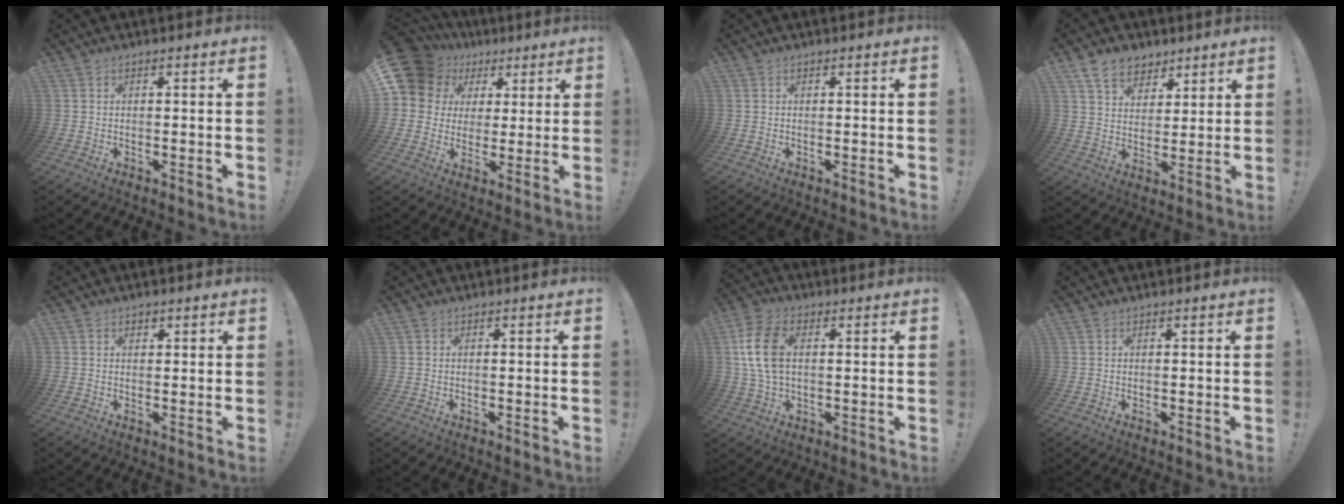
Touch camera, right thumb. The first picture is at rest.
{"total": 13.0, "force": [5.7, 10.5, 5.0], "torque": [-0.089, -0.025, 0.122]}
{"total": 0.0}
{"total": 9.7, "force": [6.7, 6.4, 2.7], "torque": [-0.052, -0.036, 0.134]}
{"total": 1.1, "force": [0.7, 0.8, 0.2], "torque": [-0.005, 0.002, 0.013]}
{"total": 0.0}
{"total": 11.3, "force": [1.6, 7.0, 8.8], "torque": [-0.182, 0.002, 0.032]}
{"total": 0.0}